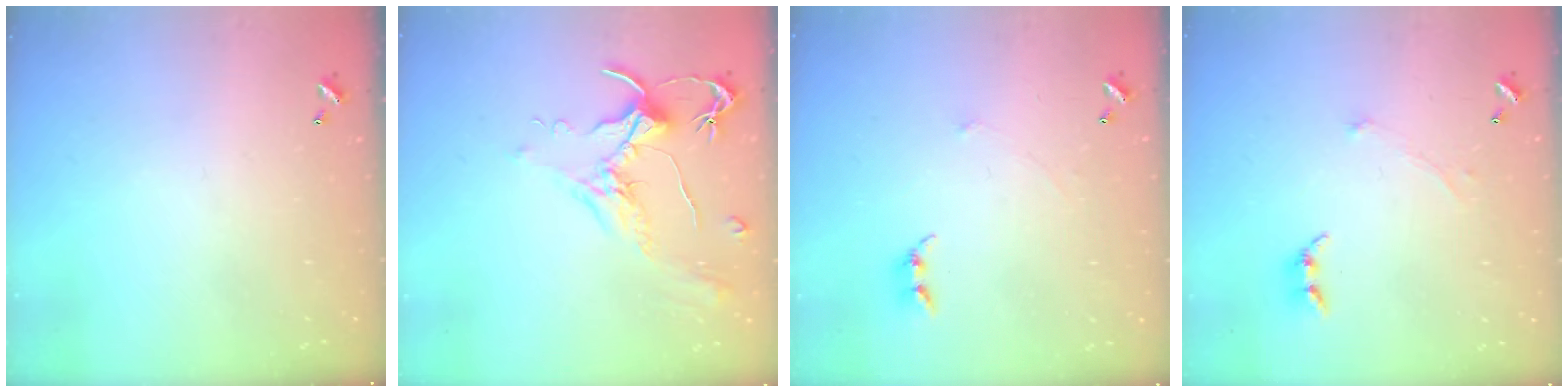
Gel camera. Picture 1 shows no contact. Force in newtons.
{"total": 1.9, "press": 1.9, "slide": 0.6}
{"total": 1.1, "press": 1.1, "slide": 0.3}
{"total": 0.7, "press": 0.3, "slide": 0.6}